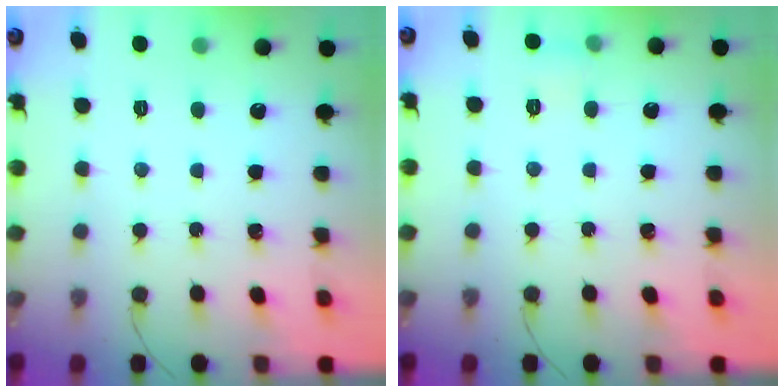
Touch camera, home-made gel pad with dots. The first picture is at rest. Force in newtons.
{"total": 5.6, "press": 5.3, "slide": 1.7}